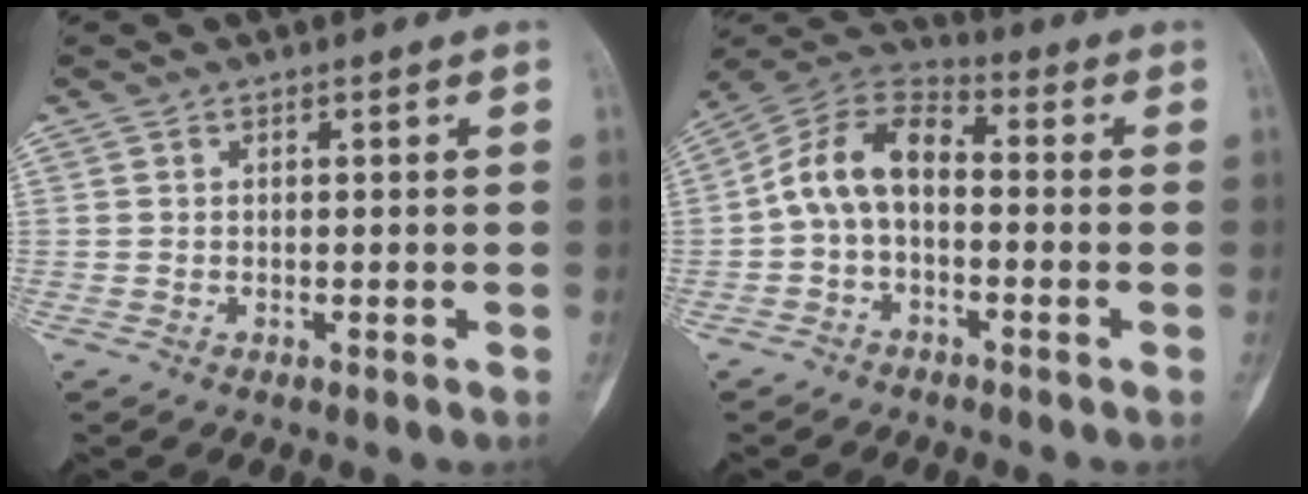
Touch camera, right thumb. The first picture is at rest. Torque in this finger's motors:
{"motor_torque": [0.66, 0.82, 0.72, -0.64, 0.10]}